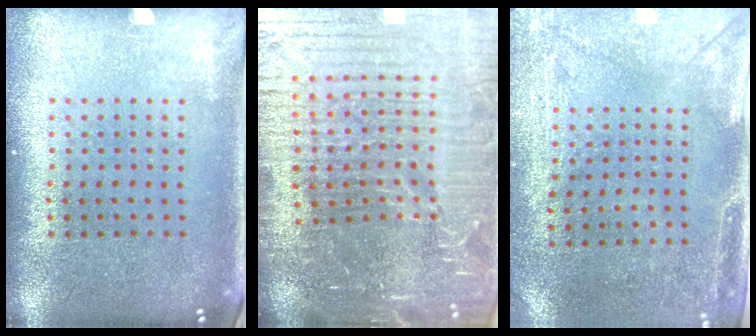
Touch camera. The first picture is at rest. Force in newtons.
{"total": 7.0, "press": 6.1, "slide": 3.5}
{"total": 3.0, "press": 2.4, "slide": 1.8}